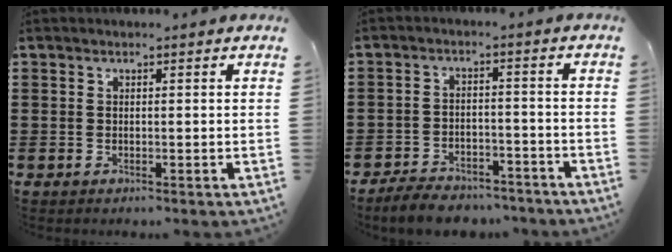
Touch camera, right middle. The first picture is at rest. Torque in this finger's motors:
{"motor_torque": [0.57, 0.15, 0.13, 0.05]}